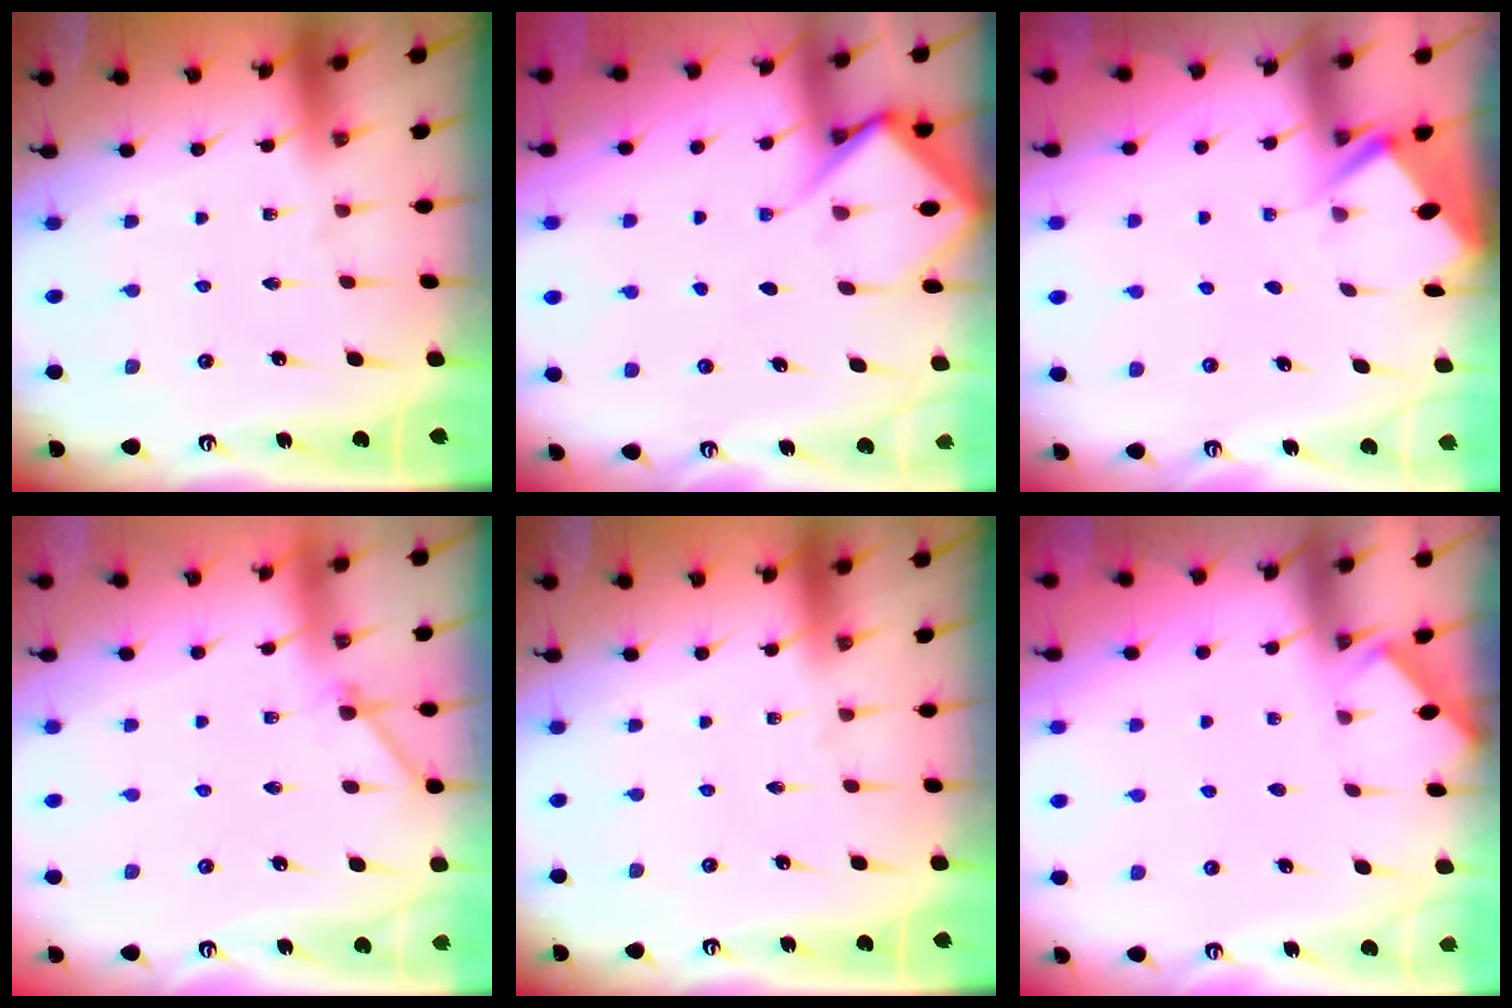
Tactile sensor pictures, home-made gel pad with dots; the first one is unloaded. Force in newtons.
{"total": 8.7, "press": 8.6, "slide": 0.9}
{"total": 2.8, "press": 2.8, "slide": 0.4}
{"total": 3.1, "press": 3.1, "slide": 0.4}
{"total": 0.0}
{"total": 1.3, "press": 1.3, "slide": 0.3}